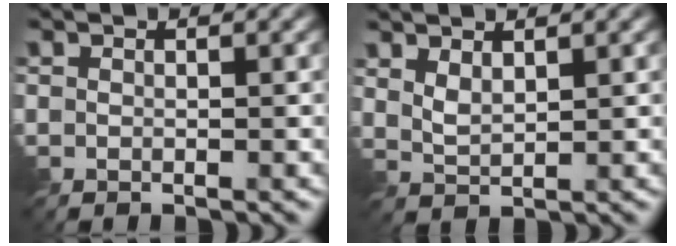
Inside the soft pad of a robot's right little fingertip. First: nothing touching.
{"total": 1.7, "force": [1.1, 0.6, 1.2], "torque": [-0.032, -0.004, 0.025]}